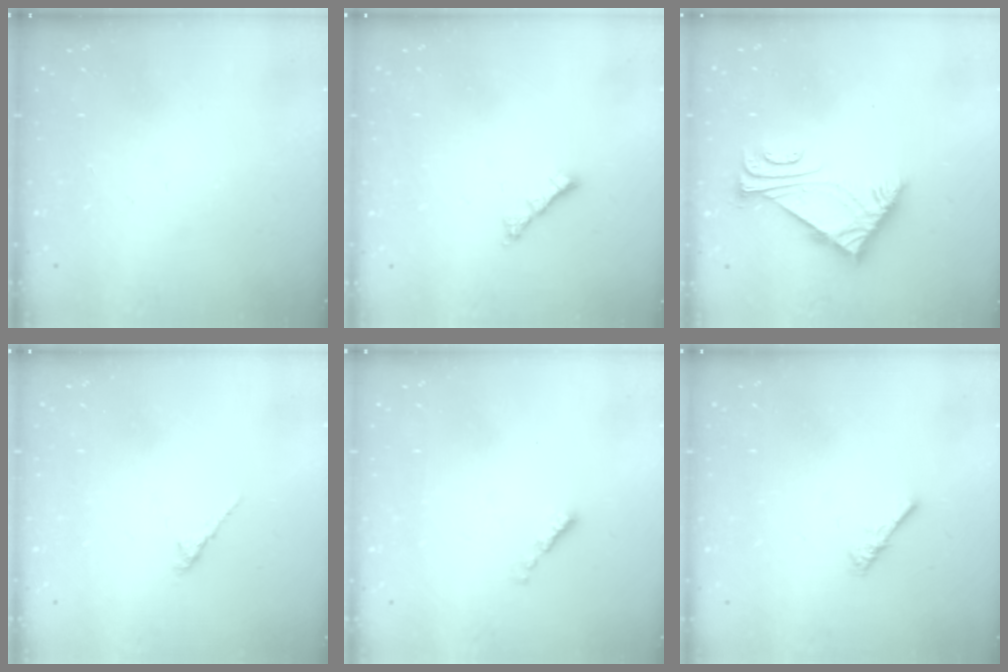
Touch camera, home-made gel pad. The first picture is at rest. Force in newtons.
{"total": 1.8, "press": 1.7, "slide": 0.6}
{"total": 6.6, "press": 6.5, "slide": 1.2}
{"total": 2.0, "press": 2.0, "slide": 0.6}
{"total": 0.7, "press": 0.5, "slide": 0.4}
{"total": 0.9, "press": 0.9, "slide": 0.3}